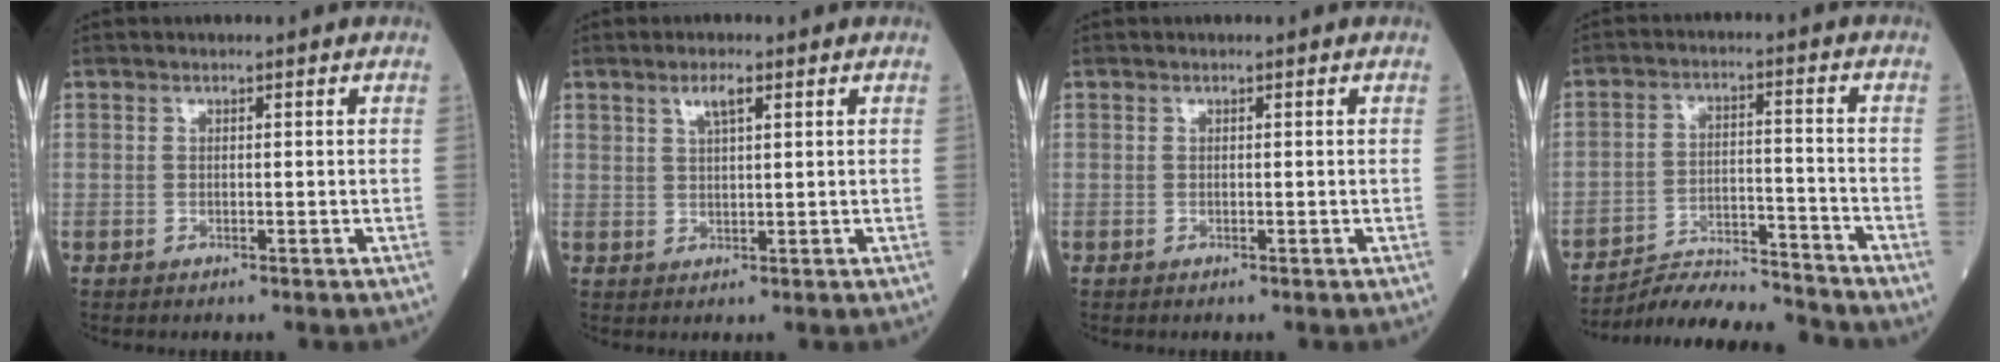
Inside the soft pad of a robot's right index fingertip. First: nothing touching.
{"total": 2.8, "force": [1.6, 0.6, 2.2], "torque": [-0.044, 0.004, 0.030]}
{"total": 0.0}
{"total": 10.4, "force": [-10.4, -0.5, 1.1], "torque": [-0.018, 0.010, -0.183]}